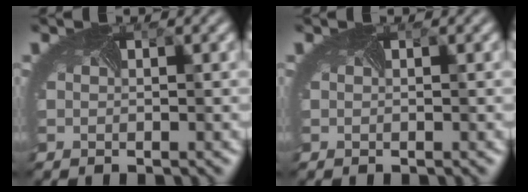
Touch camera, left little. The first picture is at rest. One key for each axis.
{"total": 0.0}